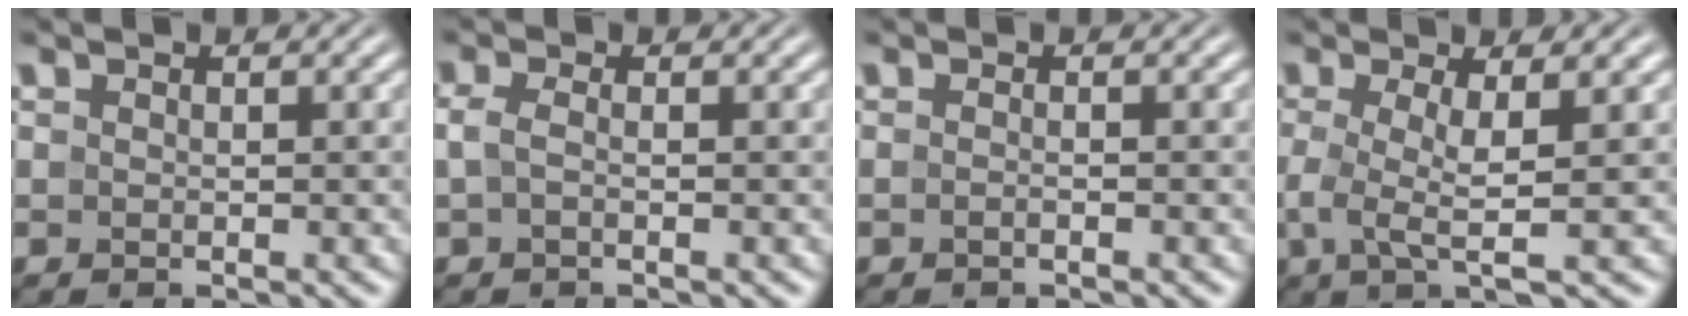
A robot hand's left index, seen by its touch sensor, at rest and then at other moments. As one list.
[{"total": 1.3, "force": [-0.3, 0.4, 1.2], "torque": [-0.030, 0.000, -0.009]}, {"total": 0.7, "force": [-0.5, 0.0, 0.5], "torque": [-0.012, -0.001, -0.011]}, {"total": 3.9, "force": [-0.3, 0.7, 3.8], "torque": [-0.081, -0.003, -0.008]}]